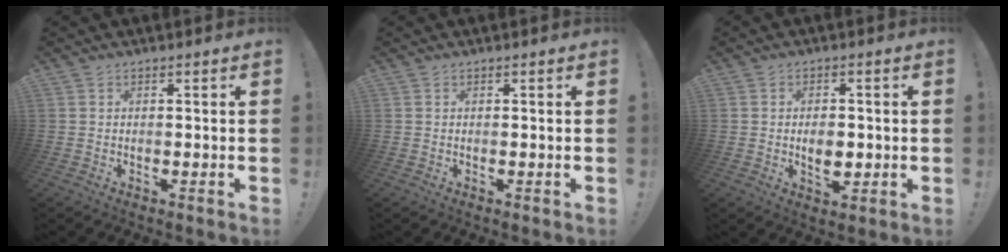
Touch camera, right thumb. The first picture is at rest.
{"total": 0.0}
{"total": 5.4, "force": [-0.7, 3.5, 4.0], "torque": [-0.045, -0.005, -0.015]}